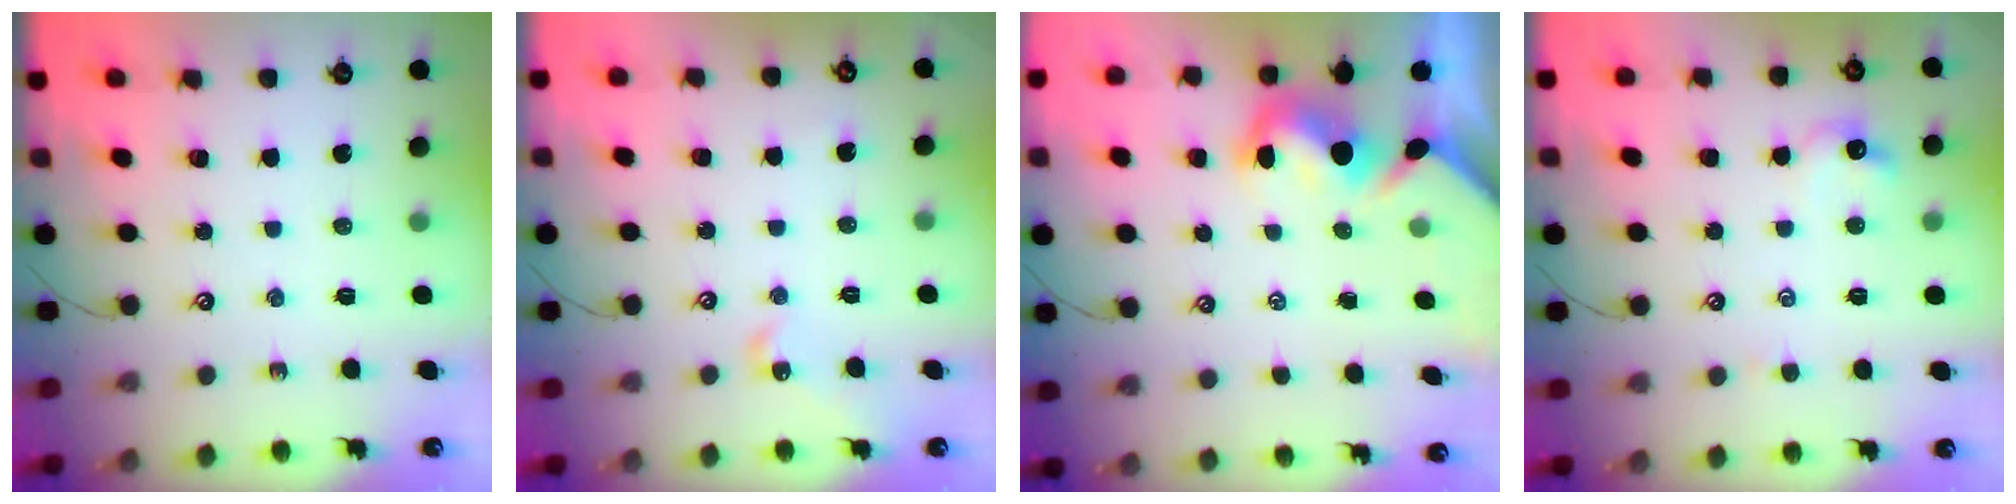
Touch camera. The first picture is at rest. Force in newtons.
{"total": 3.4, "press": 3.3, "slide": 0.6}
{"total": 3.5, "press": 3.3, "slide": 1.2}
{"total": 1.9, "press": 1.9, "slide": 0.5}